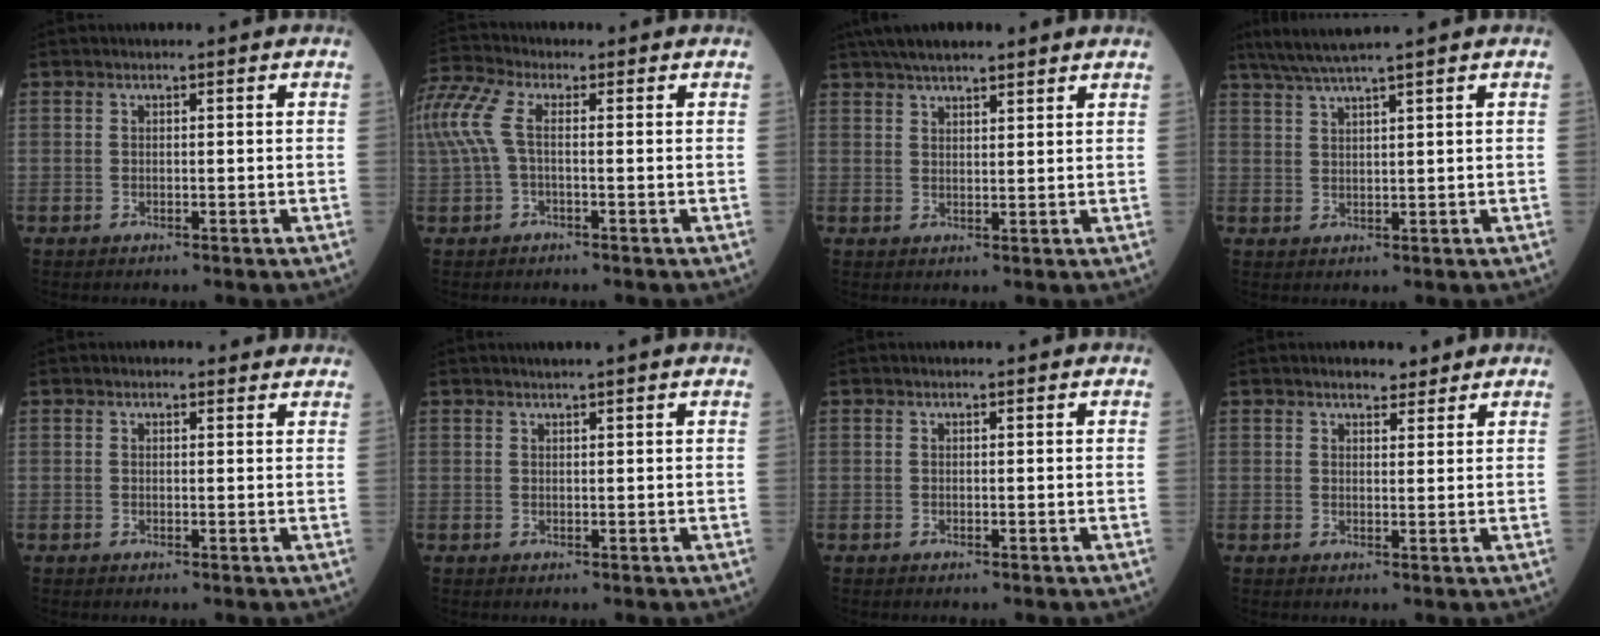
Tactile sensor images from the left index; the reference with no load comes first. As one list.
[{"total": 10.3, "force": [1.5, 4.8, 9.0], "torque": [-0.242, 0.043, 0.026]}, {"total": 8.4, "force": [7.0, 1.6, 4.5], "torque": [-0.071, 0.035, 0.108]}, {"total": 6.3, "force": [5.2, -1.3, 3.4], "torque": [-0.062, 0.020, 0.096]}, {"total": 2.0, "force": [1.8, 0.9, 0.2], "torque": [-0.003, 0.001, 0.009]}, {"total": 2.5, "force": [2.1, -0.4, 1.2], "torque": [-0.016, 0.015, 0.034]}, {"total": 0.0}, {"total": 2.7, "force": [2.3, 1.2, 0.8], "torque": [-0.016, 0.007, 0.034]}]